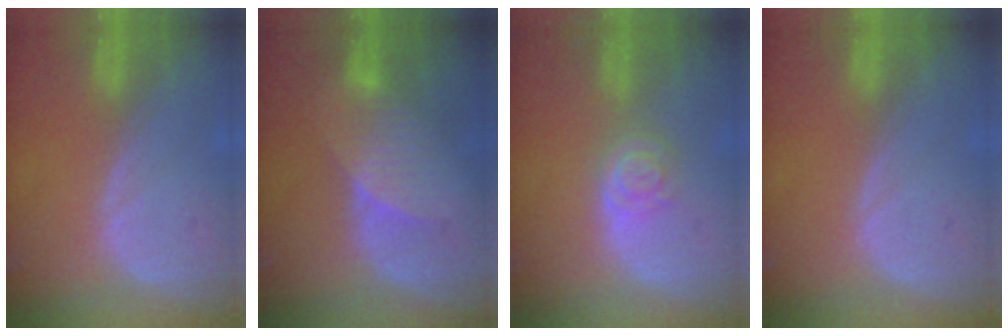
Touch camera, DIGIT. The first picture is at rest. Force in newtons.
{"total": 5.2, "press": 5.1, "slide": 1.3}
{"total": 4.2, "press": 3.8, "slide": 1.8}
{"total": 0.0}